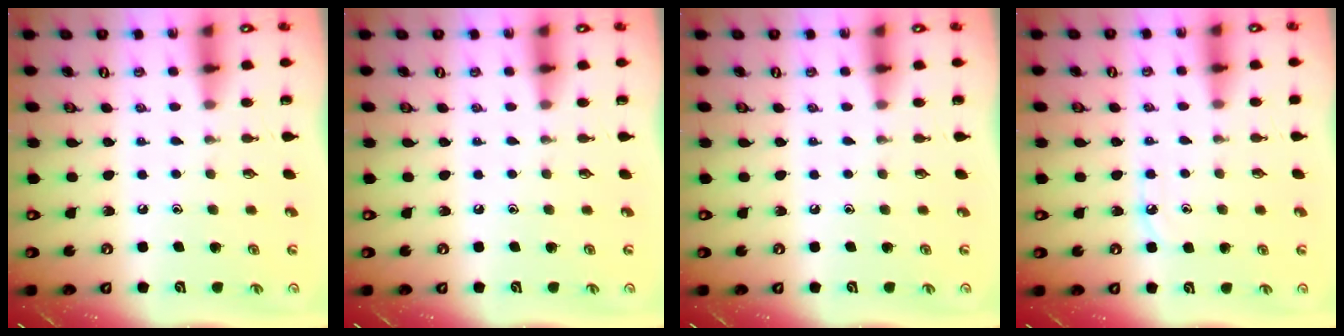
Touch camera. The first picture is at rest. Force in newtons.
{"total": 0.0}
{"total": 0.0}
{"total": 4.5, "press": 4.5, "slide": 0.4}